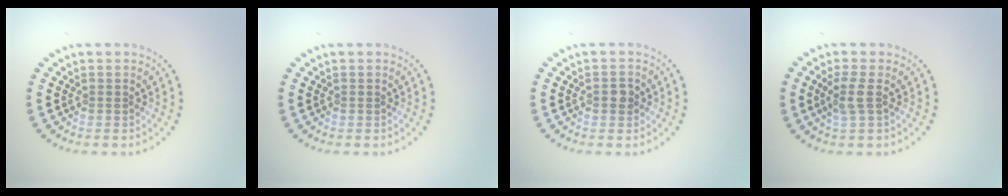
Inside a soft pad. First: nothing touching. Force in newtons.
{"total": 0.0}
{"total": 1.2, "press": 1.2, "slide": 0.2}
{"total": 1.9, "press": 1.7, "slide": 0.9}